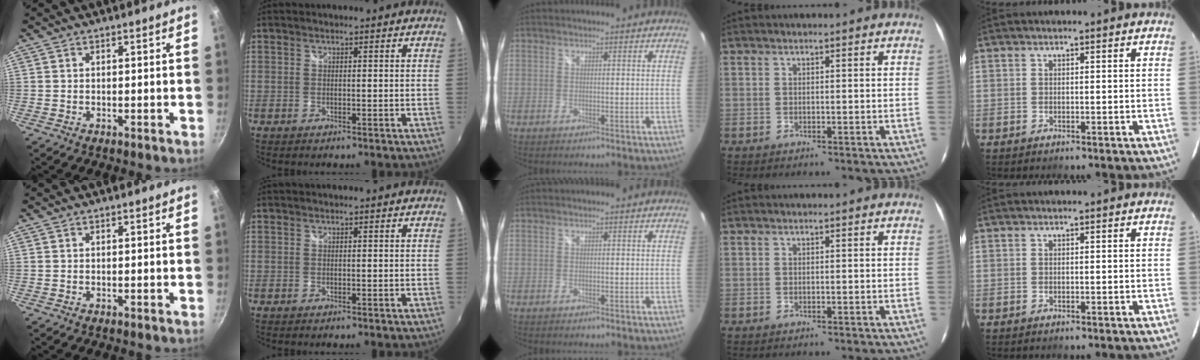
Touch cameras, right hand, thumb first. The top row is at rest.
{}